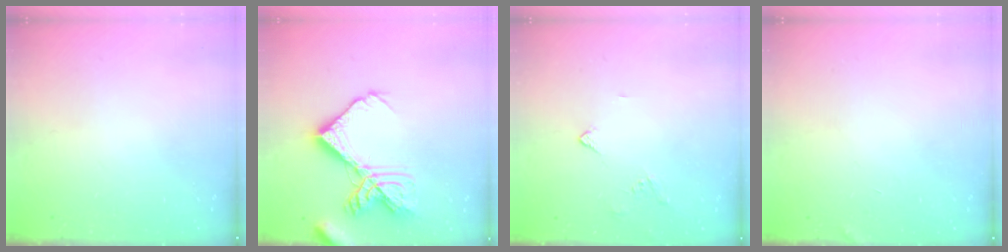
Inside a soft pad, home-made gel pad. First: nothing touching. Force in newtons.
{"total": 16.0, "press": 15.9, "slide": 2.2}
{"total": 3.9, "press": 3.8, "slide": 0.7}
{"total": 2.0, "press": 2.0, "slide": 0.2}